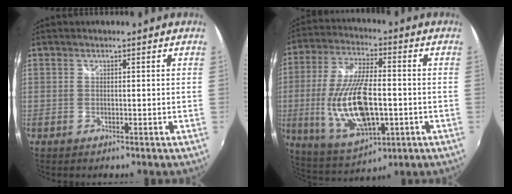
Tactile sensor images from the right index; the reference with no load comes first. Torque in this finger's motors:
{"motor_torque": [2.14, 0.00, 0.82, 0.21]}